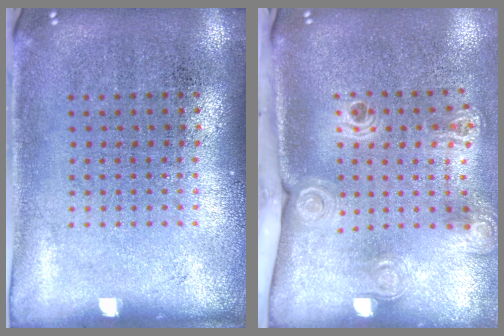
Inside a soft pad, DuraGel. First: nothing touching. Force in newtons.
{"total": 2.2, "press": 1.6, "slide": 1.6}